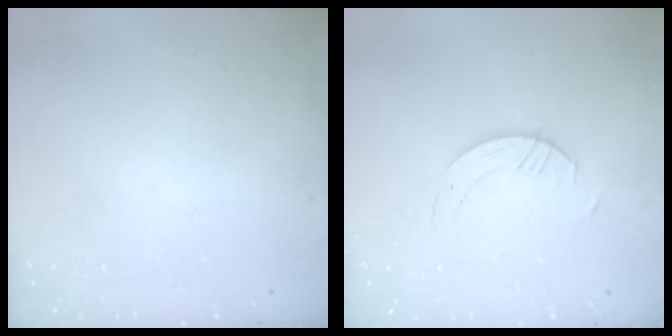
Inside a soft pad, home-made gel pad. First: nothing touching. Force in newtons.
{"total": 3.5, "press": 3.5, "slide": 0.4}